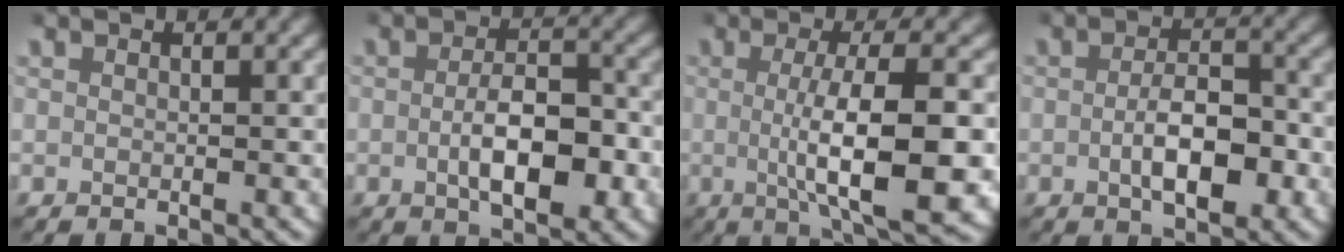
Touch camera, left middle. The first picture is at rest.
{"total": 5.3, "force": [-1.5, 2.6, 4.4], "torque": [-0.063, -0.008, -0.025]}
{"total": 7.6, "force": [-0.7, 1.5, 7.4], "torque": [-0.115, -0.006, -0.008]}
{"total": 4.4, "force": [-1.4, 2.1, 3.6], "torque": [-0.053, -0.005, -0.024]}